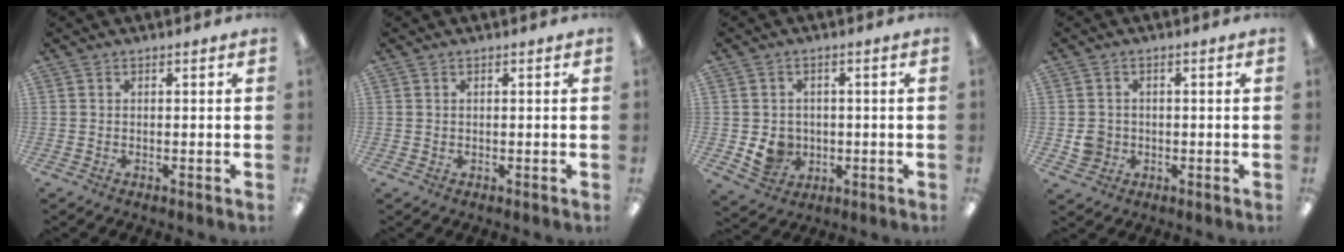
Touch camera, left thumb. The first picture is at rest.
{"total": 0.5, "force": [0.4, 0.3, 0.2], "torque": [-0.004, 0.003, 0.006]}
{"total": 6.0, "force": [-0.7, 5.6, 2.0], "torque": [-0.033, 0.001, -0.009]}
{"total": 4.1, "force": [-0.5, 3.9, 1.1], "torque": [-0.005, 0.002, -0.009]}